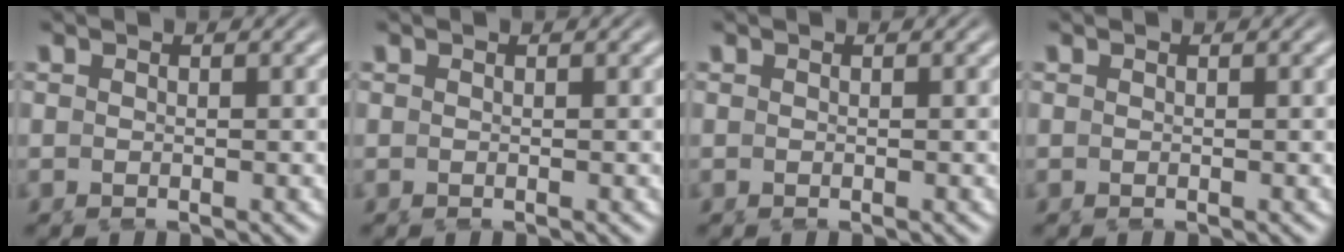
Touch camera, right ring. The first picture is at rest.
{"total": 0.0}
{"total": 0.0}
{"total": 0.0}